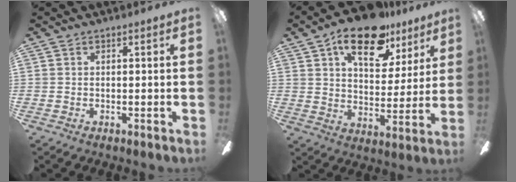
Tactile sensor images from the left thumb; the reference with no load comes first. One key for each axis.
{"total": 18.4, "fx": 11.7, "fy": 8.6, "fz": 11.3, "tx": -0.174, "ty": -0.049, "tz": 0.199}